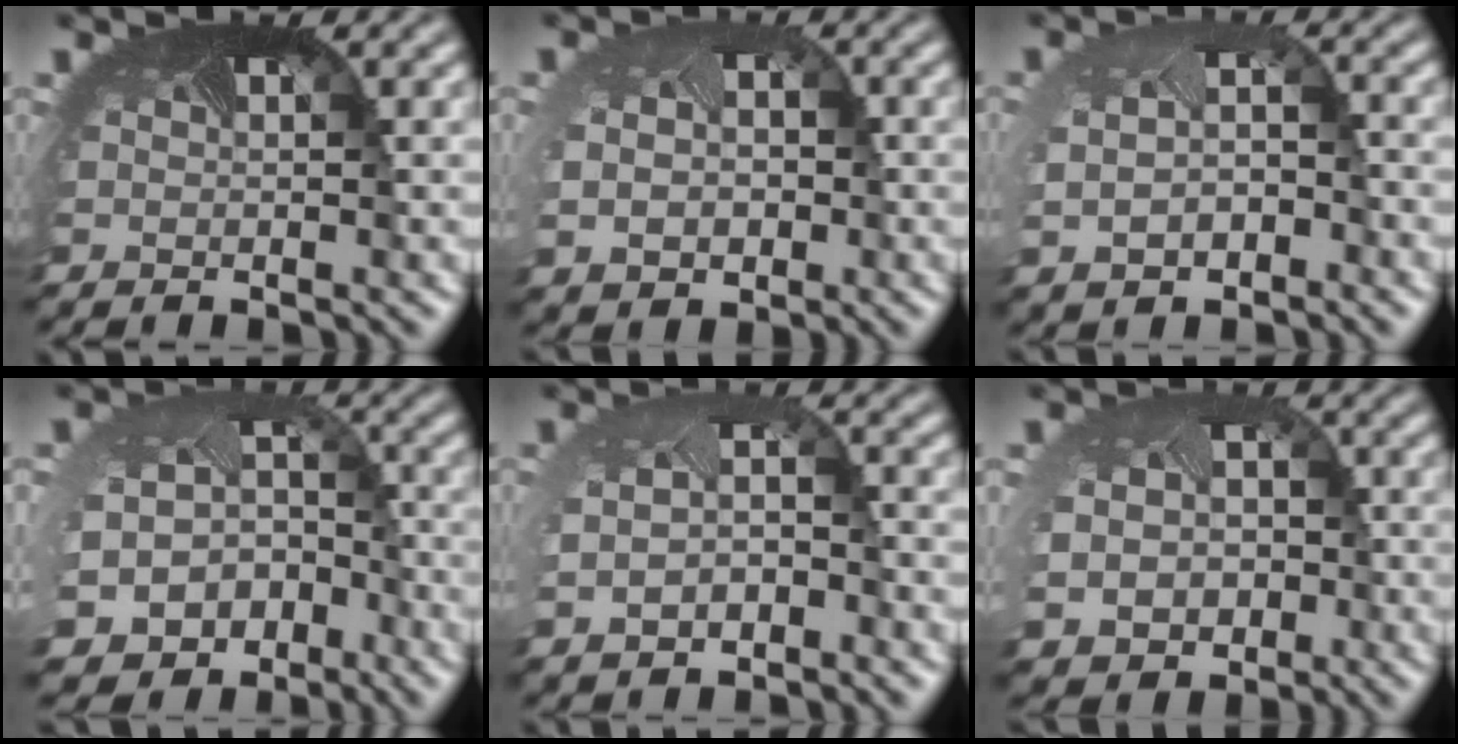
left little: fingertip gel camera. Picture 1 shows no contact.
{"total": 4.7, "force": [-0.4, 3.8, 2.8], "torque": [-0.057, -0.015, 0.007]}
{"total": 4.2, "force": [-0.4, 2.6, 3.2], "torque": [-0.076, -0.011, 0.004]}
{"total": 9.4, "force": [-5.3, 7.0, 3.1], "torque": [-0.070, -0.049, -0.066]}
{"total": 3.8, "force": [-0.6, 2.3, 2.9], "torque": [-0.069, -0.012, -0.004]}
{"total": 7.8, "force": [-1.8, 6.3, 4.2], "torque": [-0.081, -0.044, -0.016]}